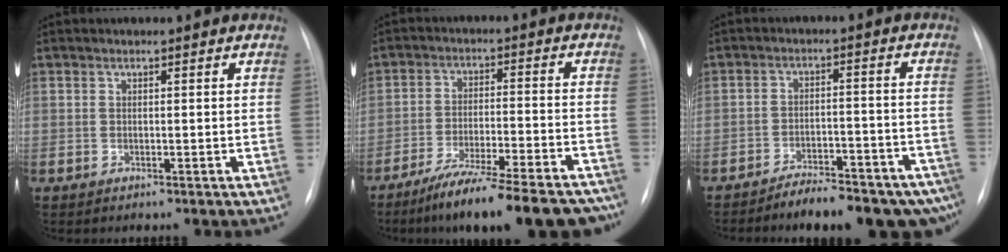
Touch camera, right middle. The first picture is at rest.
{"total": 19.4, "force": [-16.4, 2.3, 10.1], "torque": [-0.111, -0.004, -0.242]}
{"total": 14.5, "force": [-12.2, 4.0, 6.7], "torque": [-0.041, 0.034, -0.162]}